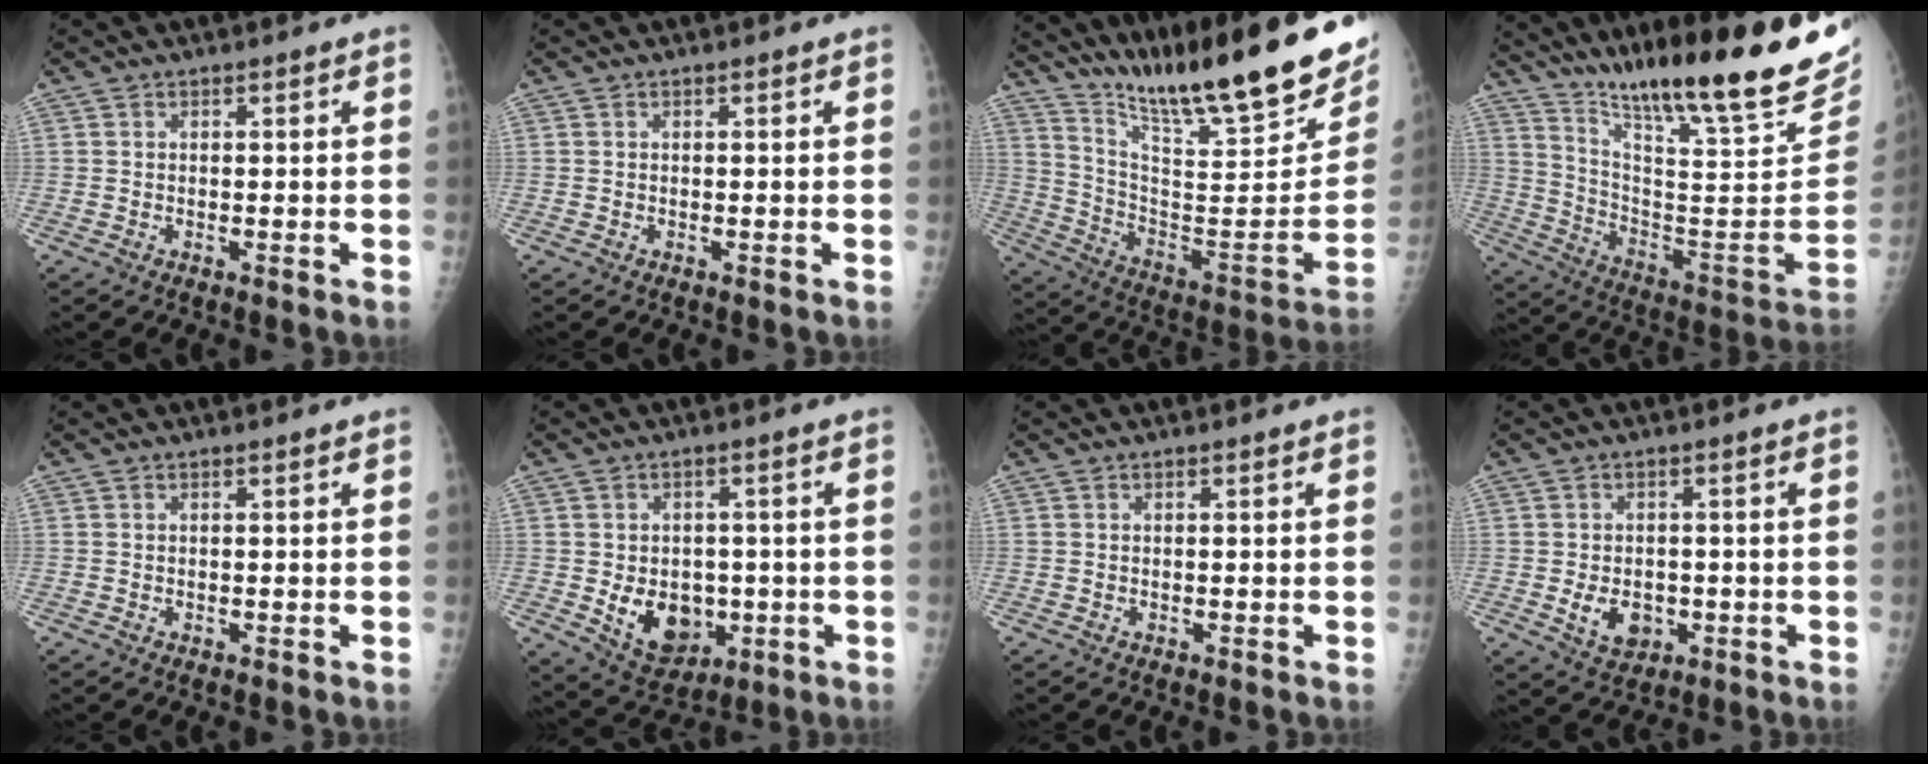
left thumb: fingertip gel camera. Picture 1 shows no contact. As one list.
[{"total": 0.0}, {"total": 28.0, "force": [20.8, 4.0, 18.3], "torque": [-0.273, -0.106, 0.336]}, {"total": 27.6, "force": [21.2, 3.3, 17.3], "torque": [-0.255, -0.115, 0.332]}, {"total": 0.0}, {"total": 10.0, "force": [-1.7, 7.5, 6.3], "torque": [-0.066, -0.004, -0.007]}, {"total": 0.0}, {"total": 5.7, "force": [-1.2, 4.3, 3.5], "torque": [-0.042, -0.002, -0.006]}]